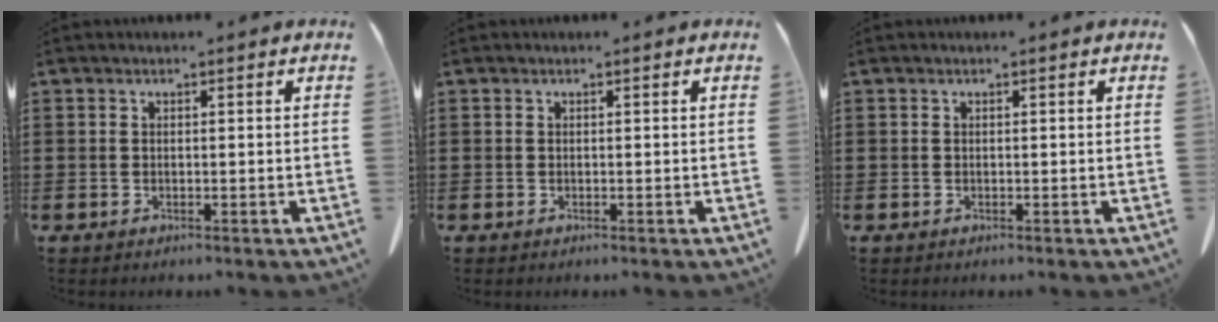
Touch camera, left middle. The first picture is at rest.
{"total": 0.0}
{"total": 0.0}